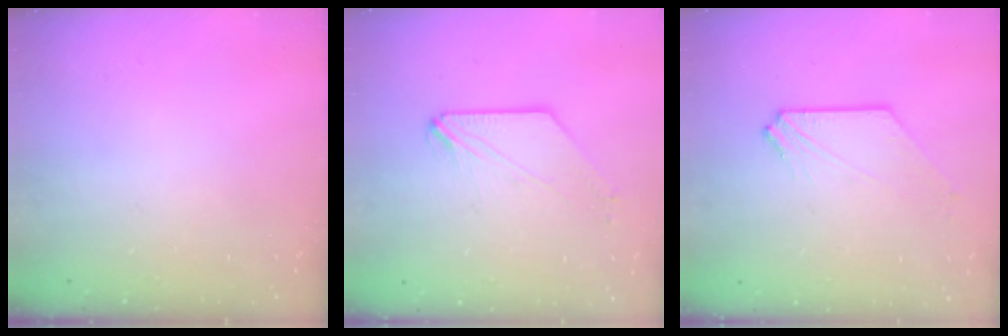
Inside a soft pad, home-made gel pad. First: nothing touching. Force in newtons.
{"total": 0.0}
{"total": 1.4, "press": 1.3, "slide": 0.2}